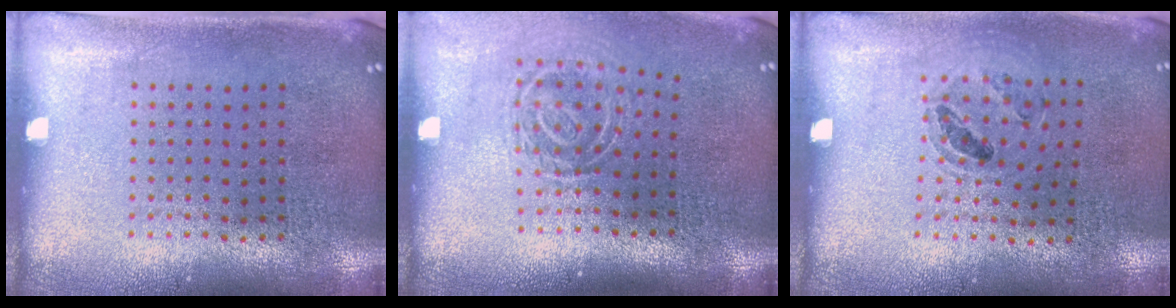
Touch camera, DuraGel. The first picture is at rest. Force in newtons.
{"total": 1.8, "press": 1.2, "slide": 1.3}
{"total": 0.9, "press": 0.9, "slide": 0.1}